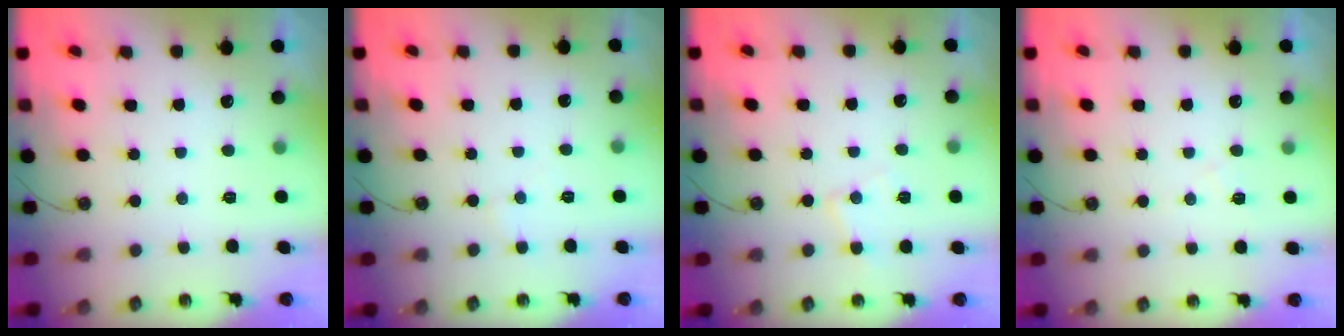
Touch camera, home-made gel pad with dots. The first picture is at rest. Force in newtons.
{"total": 2.6, "press": 2.5, "slide": 0.5}
{"total": 6.8, "press": 6.8, "slide": 0.3}
{"total": 7.4, "press": 7.4, "slide": 0.8}